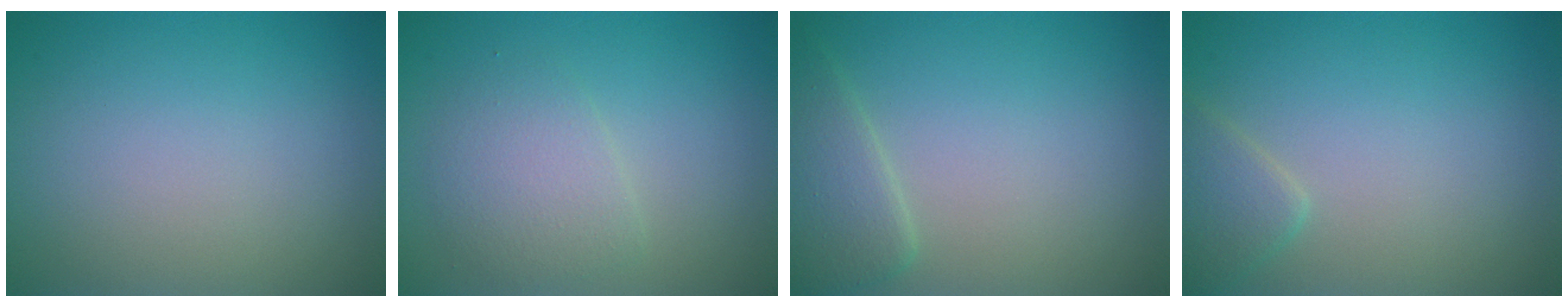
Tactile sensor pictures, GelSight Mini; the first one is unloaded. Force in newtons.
{"total": 2.8, "press": 2.8, "slide": 0.1}
{"total": 3.0, "press": 2.9, "slide": 0.2}
{"total": 2.1, "press": 2.1, "slide": 0.1}